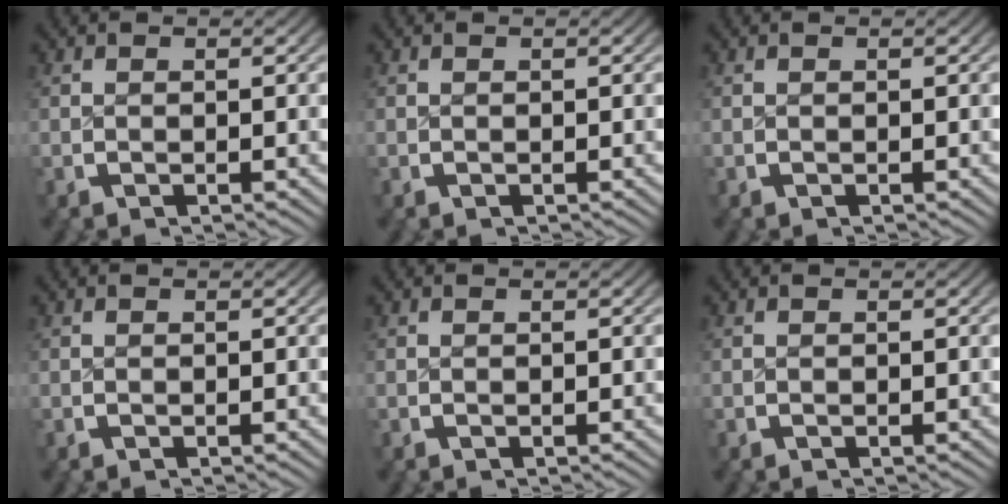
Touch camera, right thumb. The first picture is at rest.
{"total": 0.0}
{"total": 0.0}
{"total": 0.0}
{"total": 0.0}
{"total": 0.0}